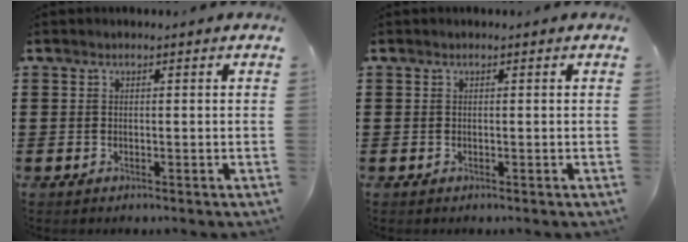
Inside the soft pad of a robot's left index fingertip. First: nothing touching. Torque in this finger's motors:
{"motor_torque": [-0.03, -0.03, 0.00, 0.00]}